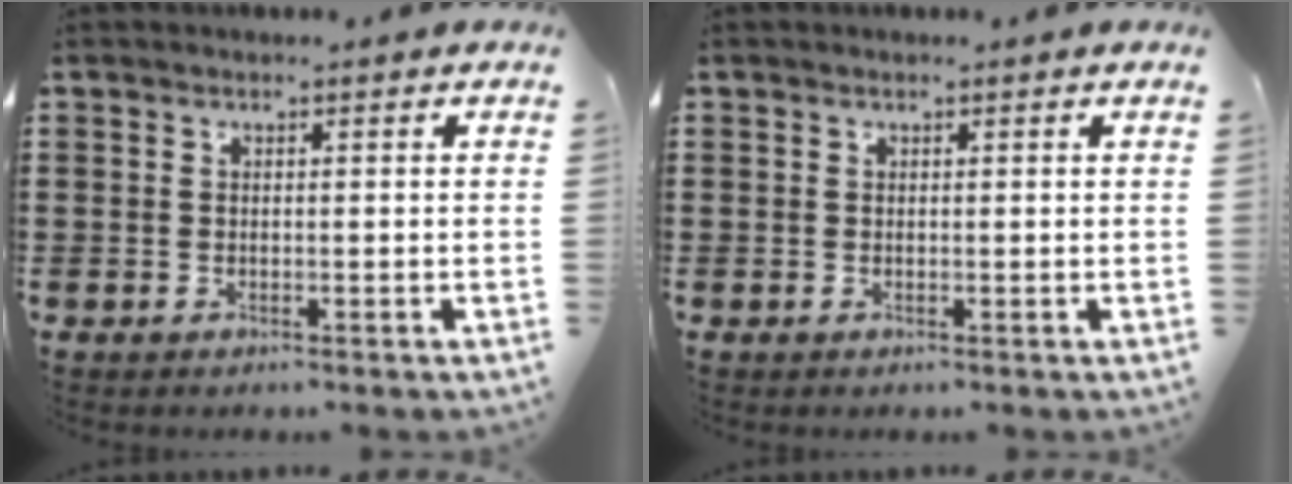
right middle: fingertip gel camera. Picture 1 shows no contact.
{"total": 0.0}